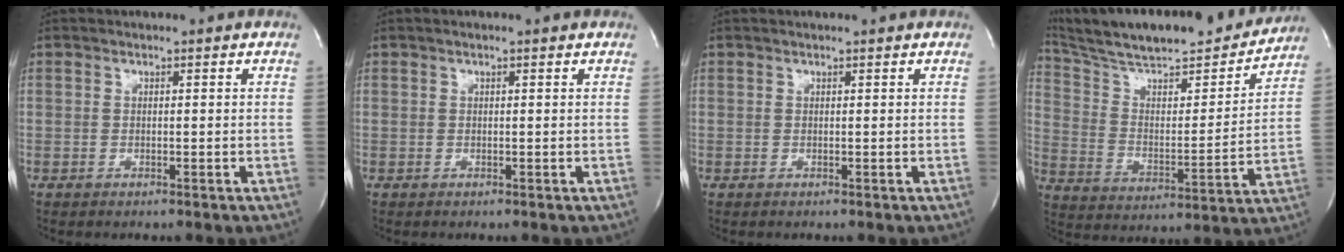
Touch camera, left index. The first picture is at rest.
{"total": 0.6, "force": [0.4, -0.1, 0.5], "torque": [-0.011, 0.008, 0.007]}
{"total": 1.0, "force": [1.0, -0.1, 0.3], "torque": [-0.009, 0.008, 0.013]}
{"total": 25.3, "force": [22.3, 3.6, 11.3], "torque": [-0.196, -0.012, 0.332]}